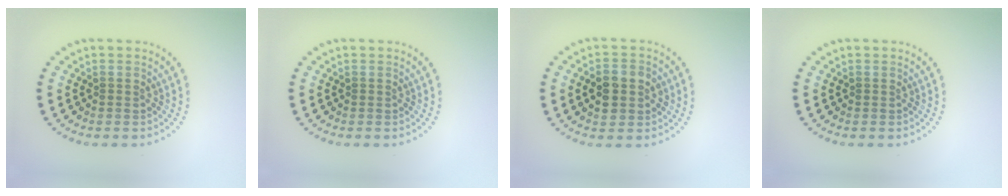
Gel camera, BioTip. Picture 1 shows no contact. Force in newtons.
{"total": 0.0}
{"total": 3.8, "press": 3.8, "slide": 0.3}
{"total": 0.0}